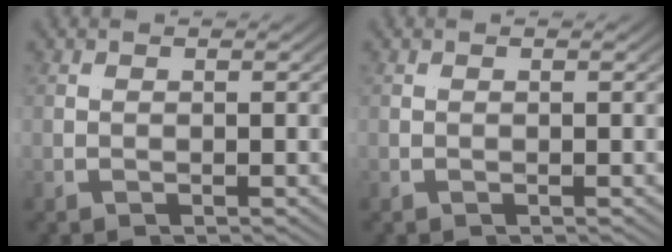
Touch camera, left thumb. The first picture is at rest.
{"total": 0.0}